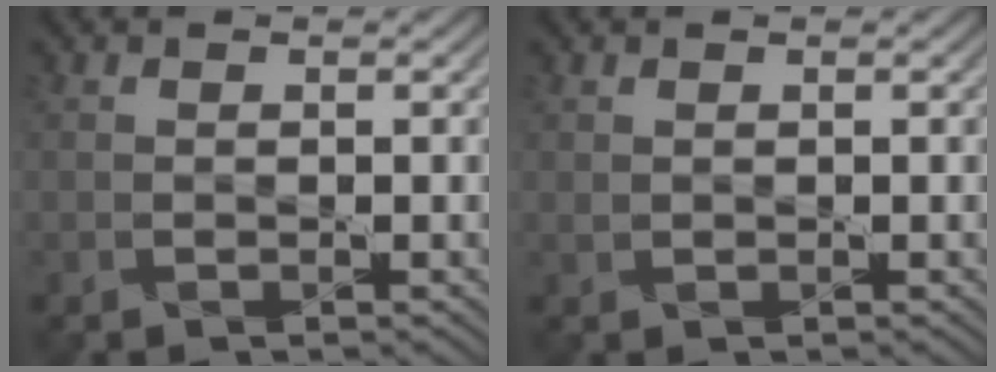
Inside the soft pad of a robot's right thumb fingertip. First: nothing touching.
{"total": 0.6, "force": [0.3, 0.4, 0.3], "torque": [-0.011, 0.003, 0.009]}